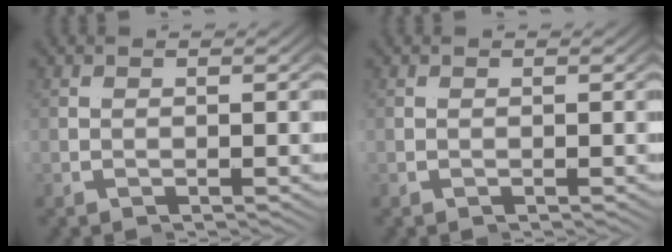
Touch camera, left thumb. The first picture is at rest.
{"total": 0.0}